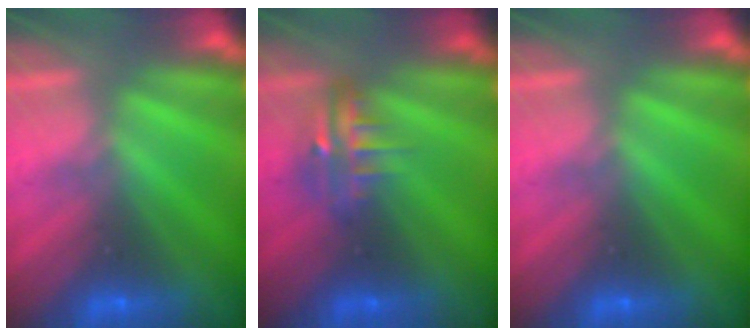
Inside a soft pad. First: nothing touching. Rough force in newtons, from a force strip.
{"total": 3.8}
{"total": 0.0}